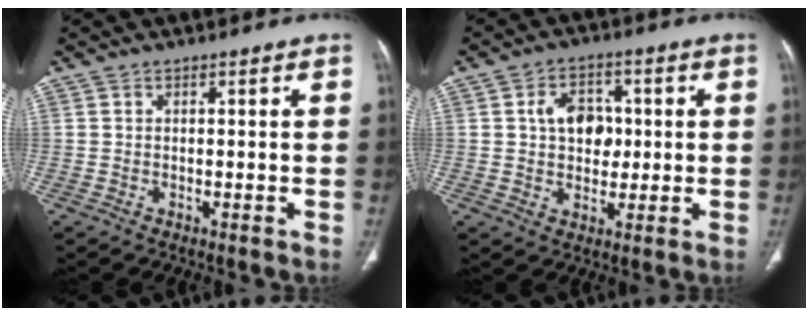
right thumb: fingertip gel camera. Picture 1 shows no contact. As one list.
[{"total": 8.3, "force": [1.1, 6.1, 5.5], "torque": [-0.056, 0.005, 0.017]}]